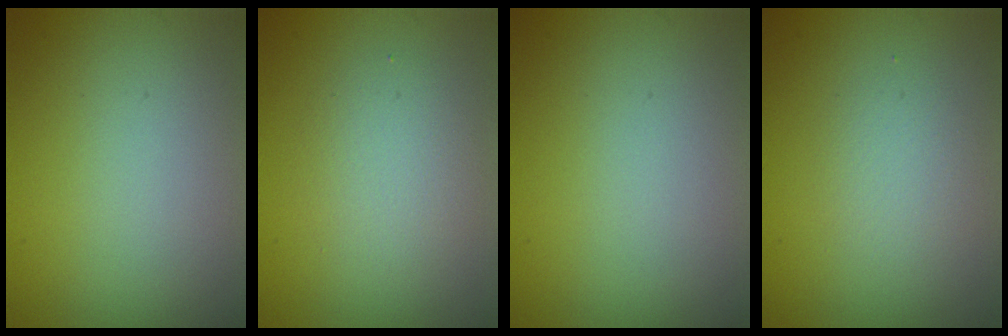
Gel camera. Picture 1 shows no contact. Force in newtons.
{"total": 2.4, "press": 2.4, "slide": 0.2}
{"total": 0.0}
{"total": 1.6, "press": 1.6, "slide": 0.1}